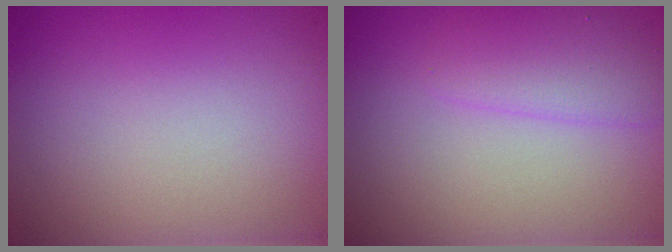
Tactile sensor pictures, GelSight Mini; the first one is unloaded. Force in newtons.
{"total": 2.4, "press": 2.4, "slide": 0.1}